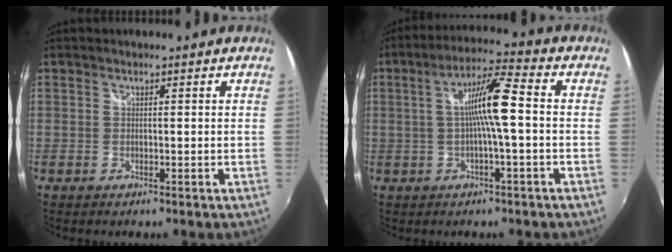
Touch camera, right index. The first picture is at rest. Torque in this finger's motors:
{"motor_torque": [1.94, -0.19, 0.61, 0.19]}